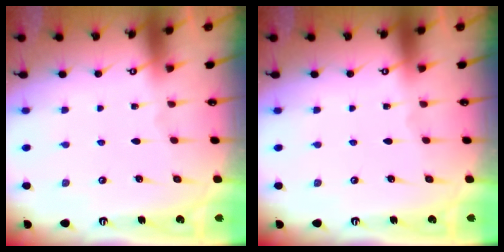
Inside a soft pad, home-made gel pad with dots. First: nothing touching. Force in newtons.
{"total": 0.0}